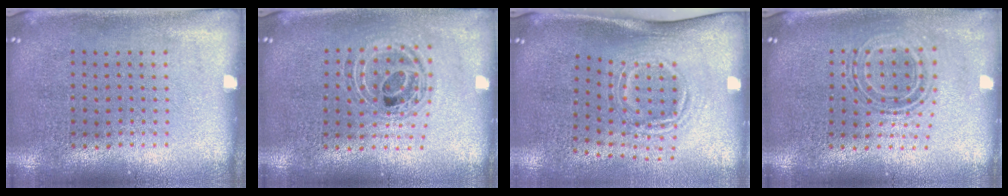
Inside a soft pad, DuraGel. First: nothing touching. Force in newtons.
{"total": 0.9, "press": 0.9, "slide": 0.1}
{"total": 1.8, "press": 1.1, "slide": 1.4}
{"total": 0.9, "press": 0.8, "slide": 0.3}